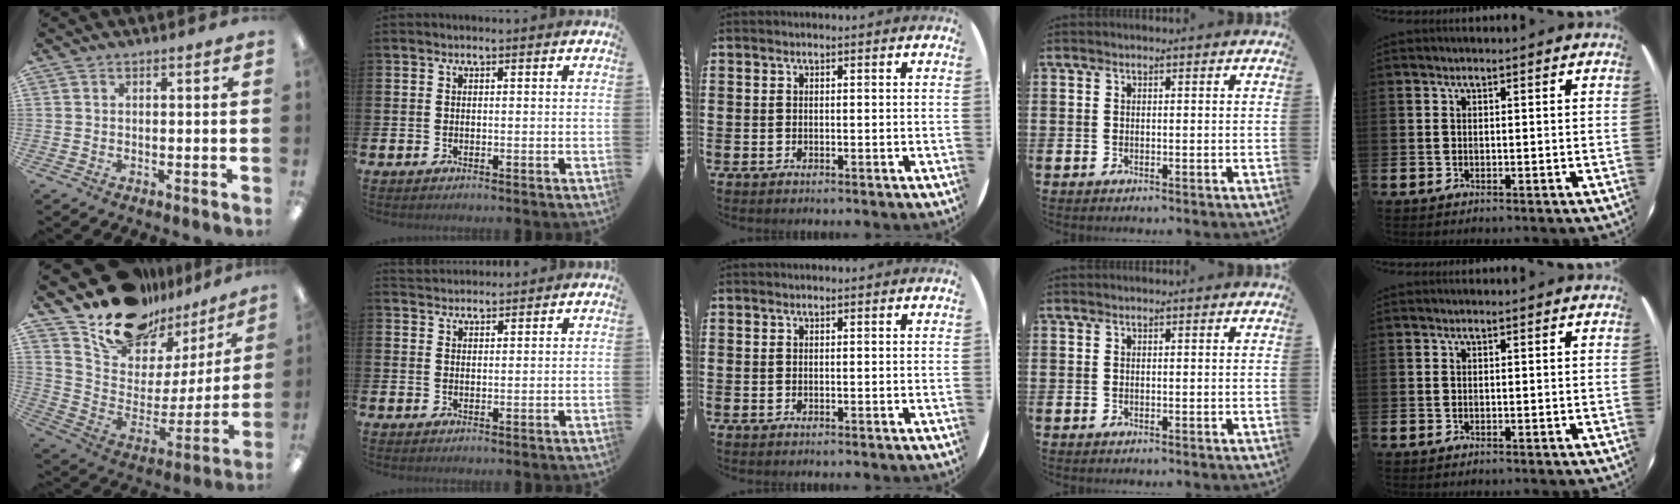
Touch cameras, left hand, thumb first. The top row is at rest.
{"thumb": {"total": 17.3, "force": [14.5, 8.4, 4.0], "torque": [-0.080, -0.113, 0.259]}, "index": {"total": 2.6, "force": [2.5, 0.6, -0.1], "torque": [0.009, -0.013, 0.044]}}